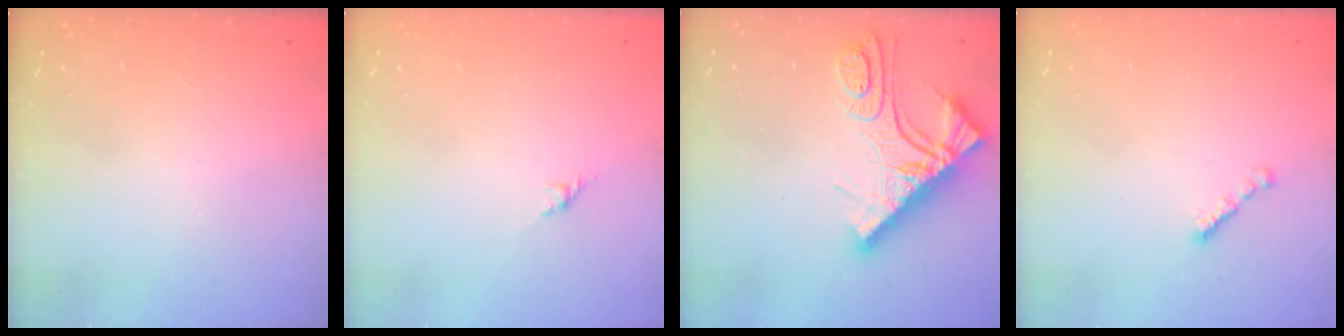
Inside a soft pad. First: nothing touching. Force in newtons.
{"total": 1.6, "press": 1.5, "slide": 0.7}
{"total": 14.4, "press": 14.3, "slide": 1.5}
{"total": 1.0, "press": 0.8, "slide": 0.5}